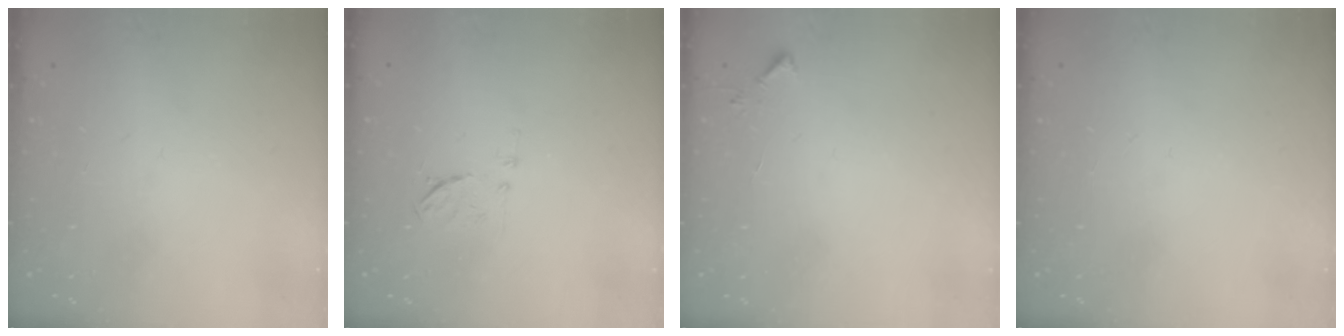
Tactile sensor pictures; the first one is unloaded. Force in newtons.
{"total": 6.7, "press": 6.6, "slide": 0.9}
{"total": 3.8, "press": 3.8, "slide": 0.5}
{"total": 0.0}